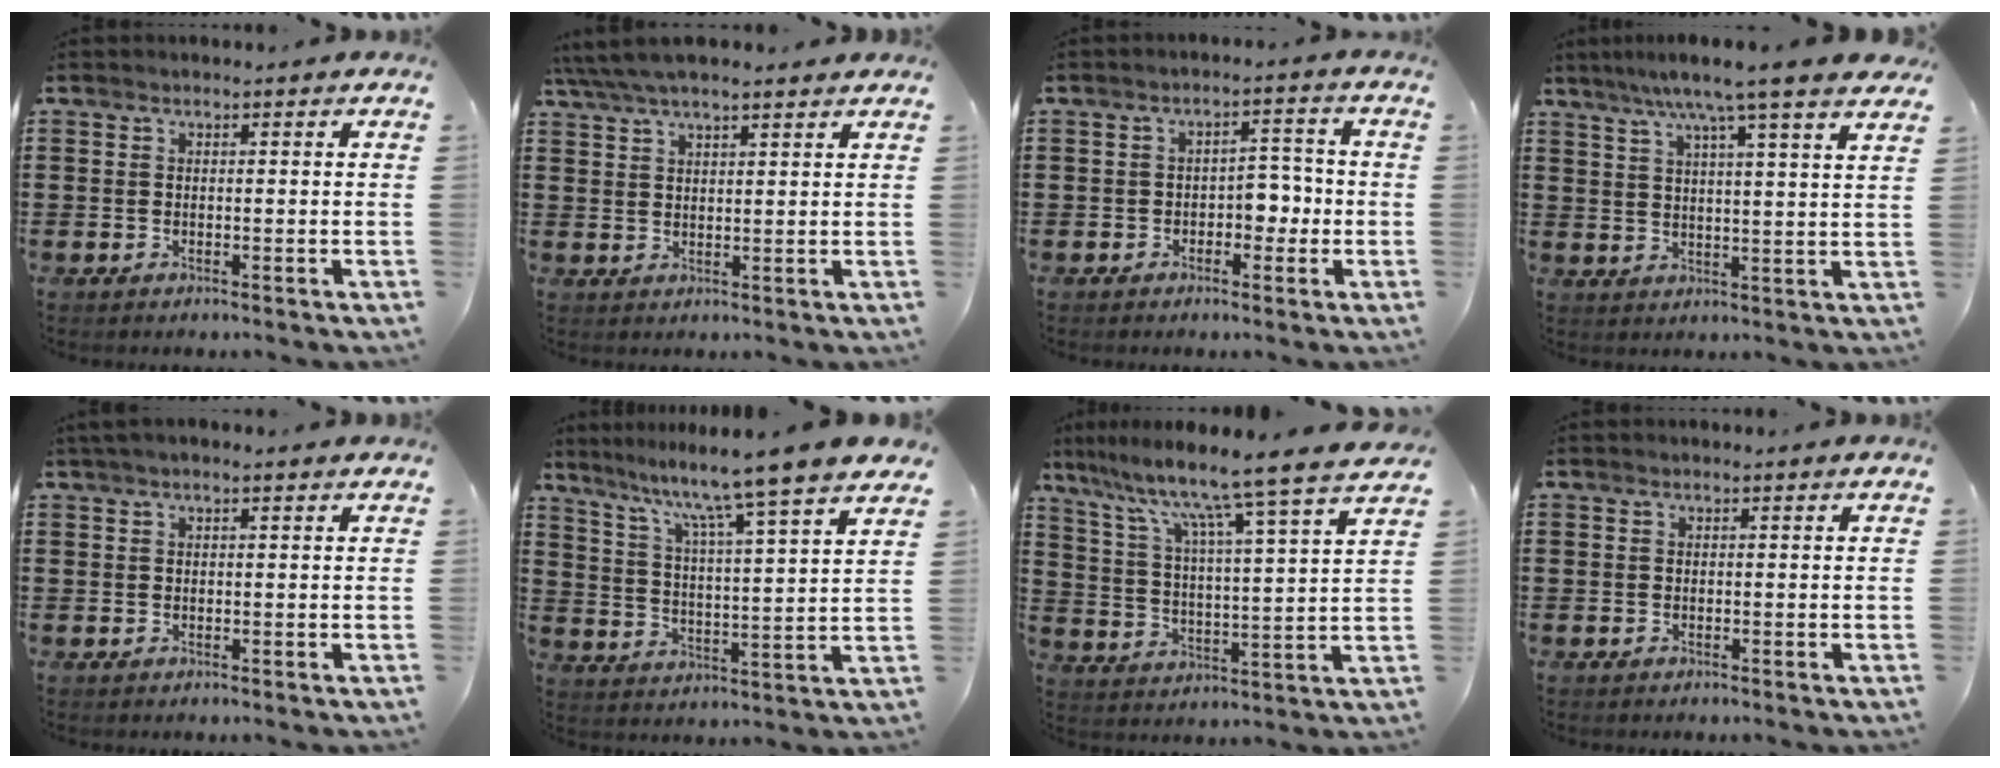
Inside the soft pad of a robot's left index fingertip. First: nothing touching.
{"total": 4.5, "force": [3.7, 1.1, 2.1], "torque": [-0.052, -0.001, 0.069]}
{"total": 4.0, "force": [-1.4, 2.5, 2.8], "torque": [-0.047, 0.005, -0.031]}
{"total": 7.9, "force": [6.2, -0.4, 4.9], "torque": [-0.105, -0.024, 0.101]}
{"total": 1.0, "force": [0.5, 0.5, 0.6], "torque": [-0.014, 0.004, 0.010]}
{"total": 9.2, "force": [7.9, -2.1, 4.3], "torque": [-0.106, -0.066, 0.121]}
{"total": 9.3, "force": [7.8, -1.5, 5.0], "torque": [-0.127, -0.060, 0.119]}
{"total": 0.0}